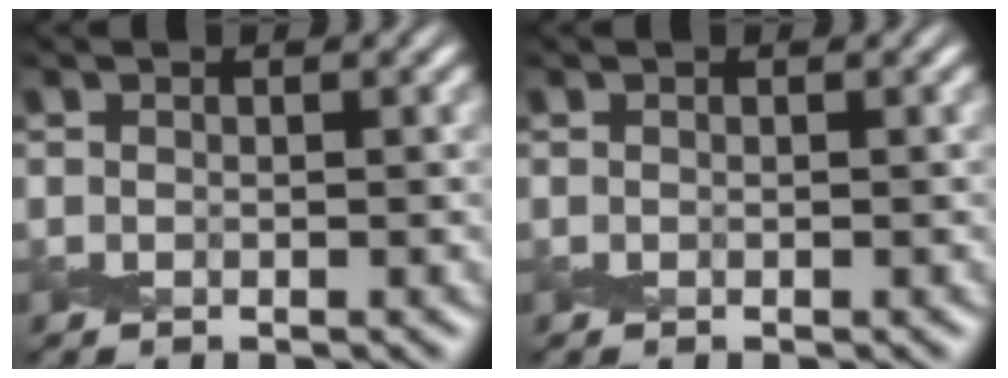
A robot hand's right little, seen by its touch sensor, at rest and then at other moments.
{"total": 0.0}